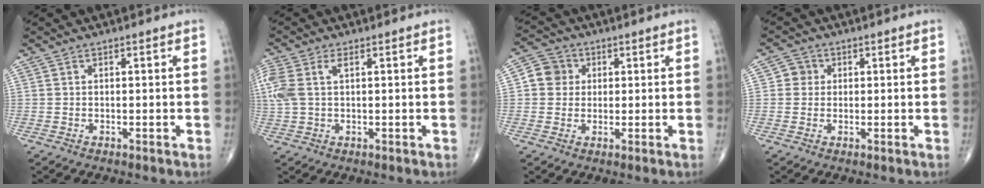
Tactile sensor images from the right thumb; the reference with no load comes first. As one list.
[{"total": 7.7, "force": [2.0, 4.3, 6.1], "torque": [-0.180, 0.023, 0.046]}, {"total": 5.2, "force": [0.9, 4.9, 1.5], "torque": [-0.003, 0.006, 0.007]}, {"total": 2.9, "force": [0.4, 2.8, 0.6], "torque": [0.010, 0.004, 0.001]}]